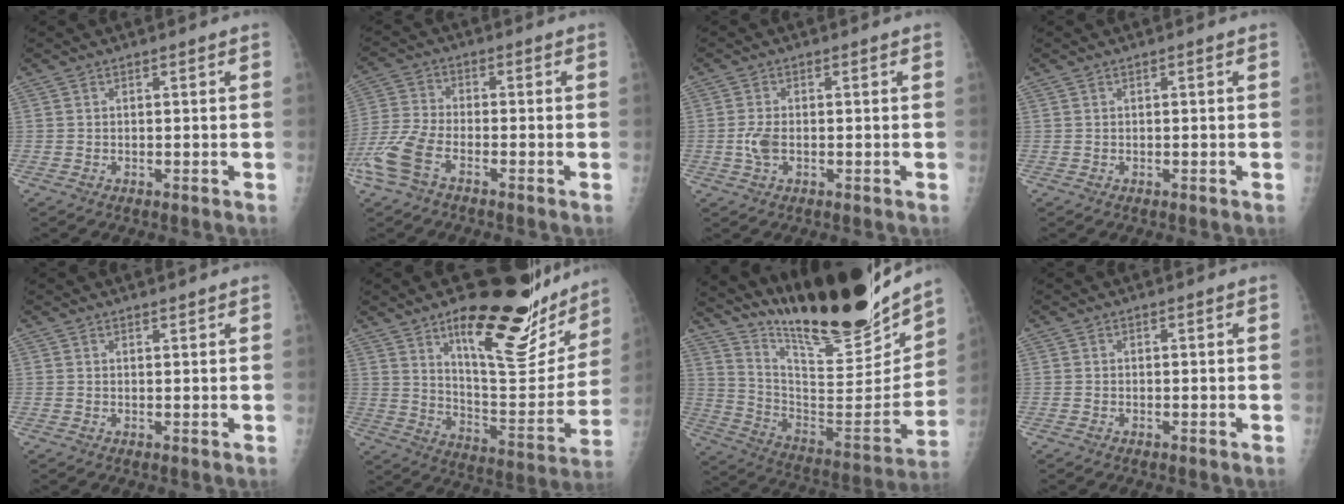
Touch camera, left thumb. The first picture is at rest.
{"total": 8.6, "force": [-4.6, 3.7, 6.2], "torque": [-0.154, 0.013, -0.101]}
{"total": 3.1, "force": [-0.4, 1.7, 2.5], "torque": [-0.059, 0.000, -0.012]}
{"total": 0.0}
{"total": 0.6, "force": [0.6, 0.0, 0.0], "torque": [0.005, -0.006, 0.010]}
{"total": 26.1, "force": [16.2, 9.0, 18.4], "torque": [-0.208, -0.084, 0.246]}
{"total": 27.1, "force": [22.5, 5.0, 14.4], "torque": [-0.197, -0.125, 0.357]}
{"total": 0.0}